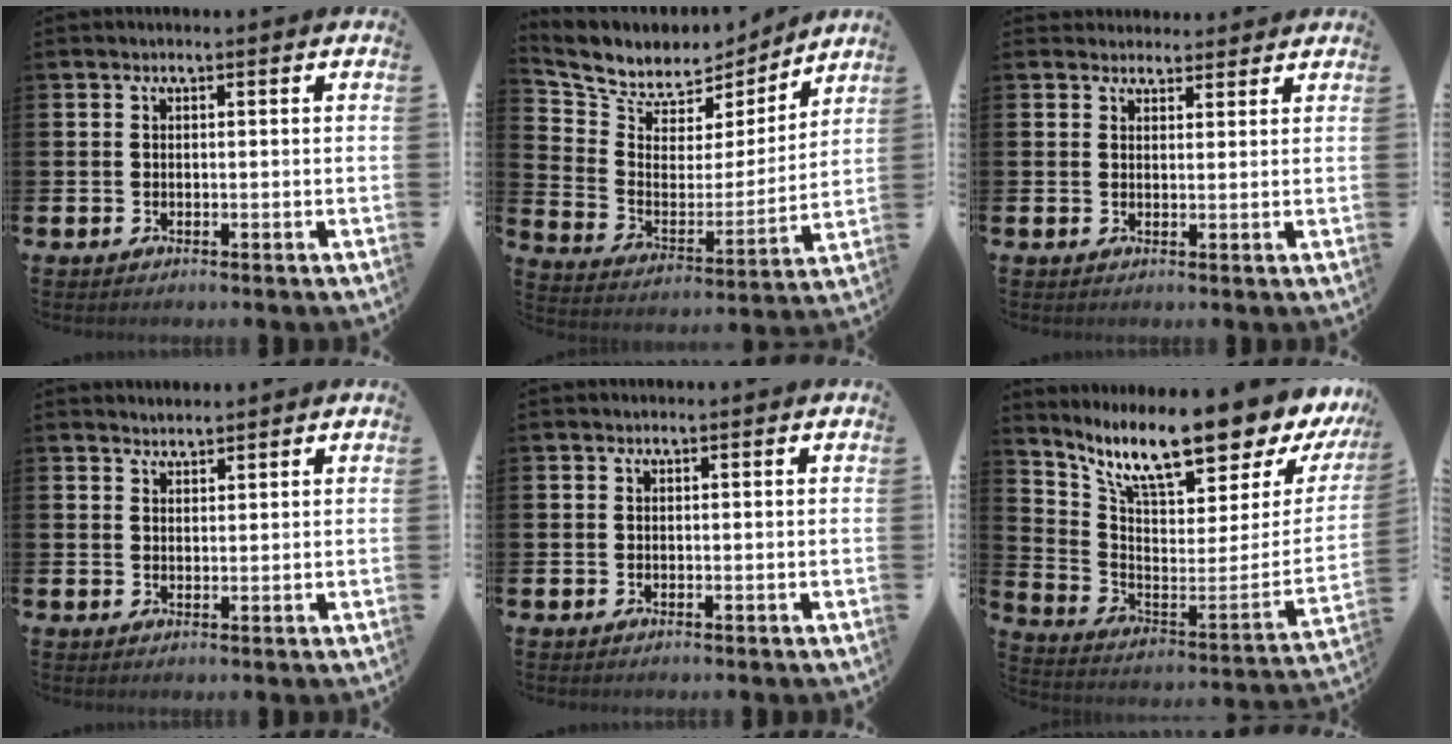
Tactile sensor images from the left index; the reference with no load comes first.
{"total": 7.5, "force": [6.7, 3.3, 0.9], "torque": [-0.064, -0.049, 0.117]}
{"total": 2.7, "force": [2.5, 1.0, -0.3], "torque": [0.014, -0.013, 0.044]}
{"total": 2.0, "force": [2.0, 0.4, -0.1], "torque": [0.004, -0.006, 0.036]}
{"total": 0.0}
{"total": 12.1, "force": [9.8, 2.4, 6.7], "torque": [-0.145, -0.083, 0.161]}